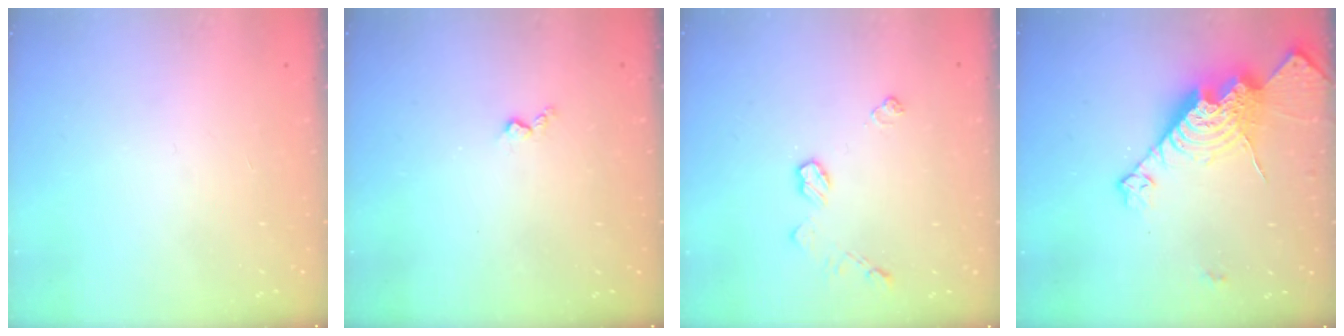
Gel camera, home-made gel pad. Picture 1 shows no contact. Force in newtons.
{"total": 2.9, "press": 2.9, "slide": 0.5}
{"total": 6.5, "press": 6.5, "slide": 0.4}
{"total": 18.4, "press": 18.4, "slide": 1.4}